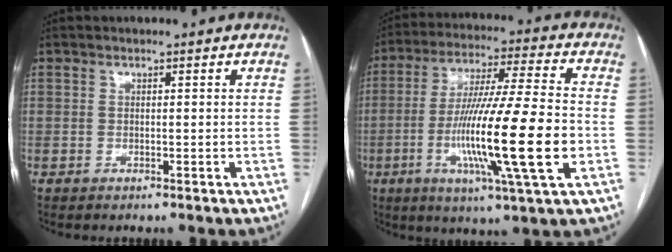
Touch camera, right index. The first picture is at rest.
{"total": 19.8, "force": [-4.6, 0.3, 19.3], "torque": [-0.347, -0.019, -0.084]}